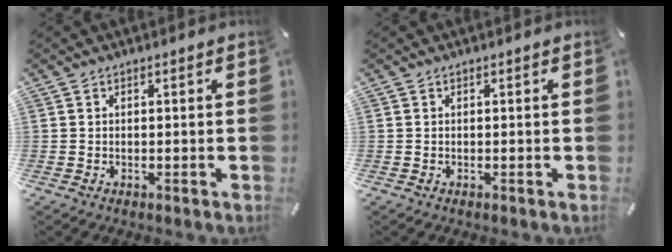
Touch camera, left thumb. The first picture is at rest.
{"total": 0.0}